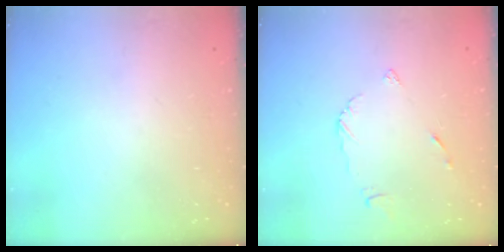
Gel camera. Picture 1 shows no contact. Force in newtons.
{"total": 3.8, "press": 3.8, "slide": 0.5}